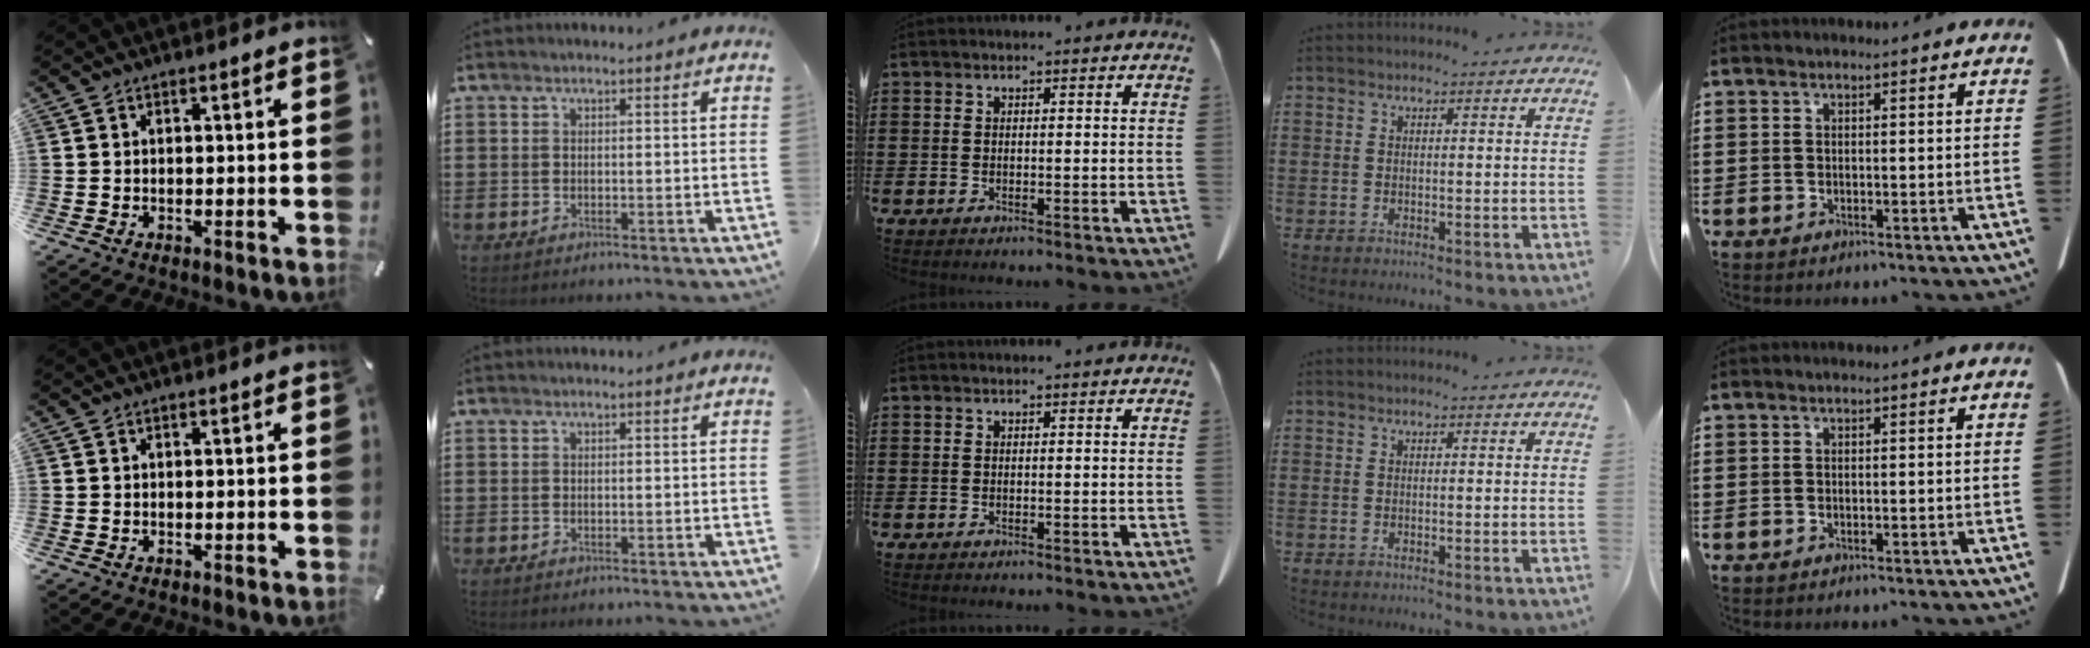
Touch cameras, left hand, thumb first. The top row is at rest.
{}